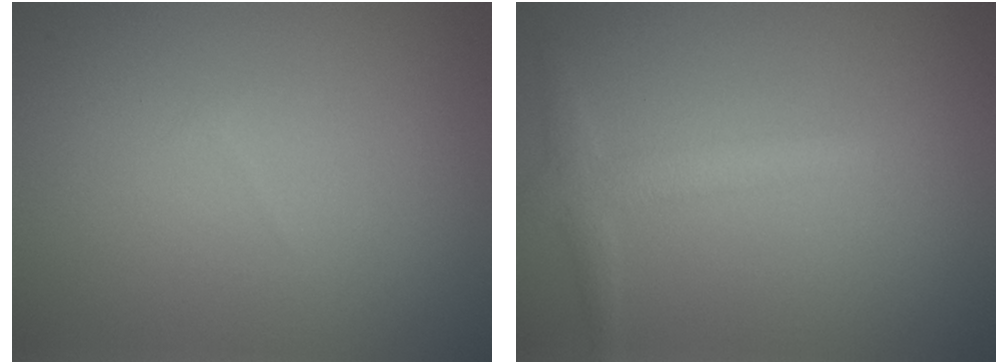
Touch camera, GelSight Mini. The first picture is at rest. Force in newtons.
{"total": 2.3, "press": 2.3, "slide": 0.1}